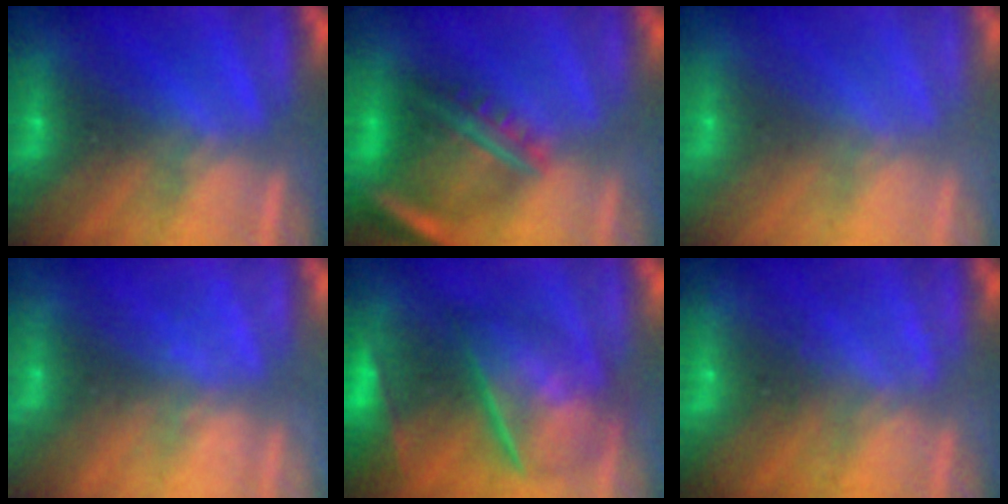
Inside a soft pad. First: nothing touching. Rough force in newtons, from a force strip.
{"total": 9.4}
{"total": 2.5}
{"total": 2.4}
{"total": 7.4}
{"total": 2.2}